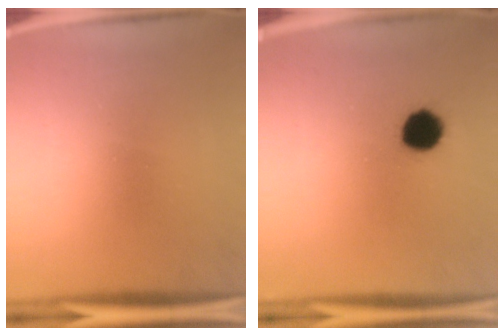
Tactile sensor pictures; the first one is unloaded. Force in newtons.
{"total": 7.2}